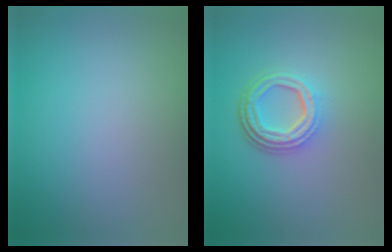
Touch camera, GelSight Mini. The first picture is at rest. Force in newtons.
{"total": 4.2, "press": 3.2, "slide": 2.7}